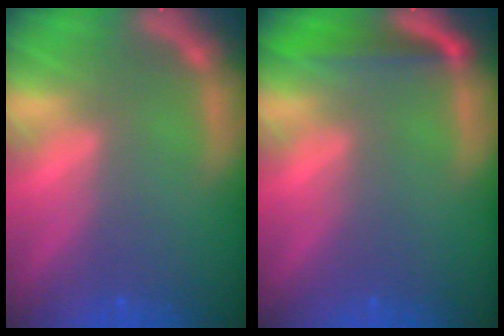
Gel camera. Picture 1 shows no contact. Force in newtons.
{"total": 3.0}